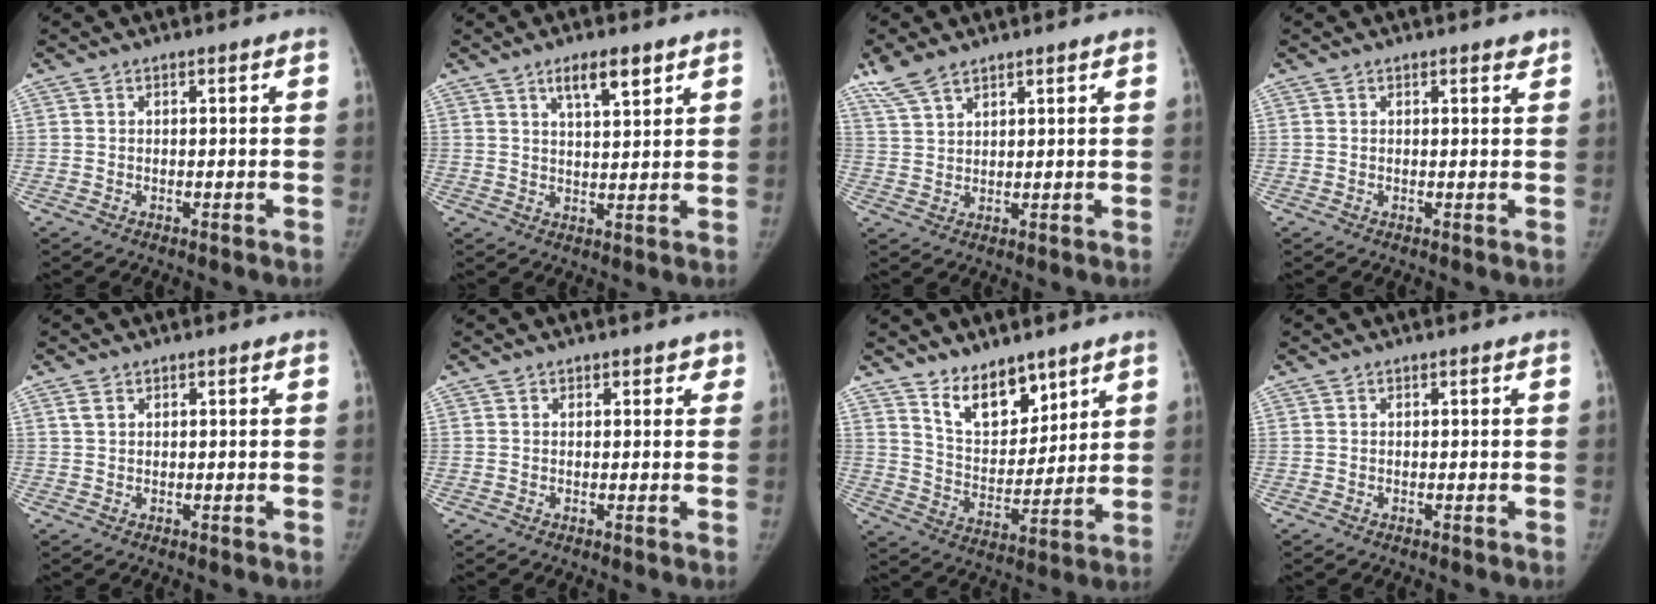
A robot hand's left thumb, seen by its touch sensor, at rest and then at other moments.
{"total": 6.0, "force": [3.7, 1.7, 4.4], "torque": [-0.063, -0.021, 0.062]}
{"total": 5.5, "force": [4.3, 2.1, 2.6], "torque": [-0.050, -0.005, 0.094]}
{"total": 0.9, "force": [0.7, 0.4, 0.4], "torque": [0.001, -0.003, 0.005]}
{"total": 1.4, "force": [0.8, 0.9, 0.8], "torque": [-0.012, 0.004, 0.018]}
{"total": 1.6, "force": [1.0, 1.1, 0.5], "torque": [0.020, -0.002, 0.005]}
{"total": 11.3, "force": [8.2, 5.6, 5.3], "torque": [-0.048, -0.069, 0.154]}
{"total": 0.0}